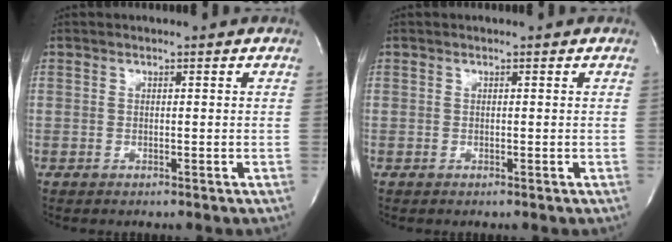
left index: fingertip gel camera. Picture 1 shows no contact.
{"total": 0.8, "force": [-0.8, -0.1, -0.1], "torque": [0.004, -0.011, -0.015]}